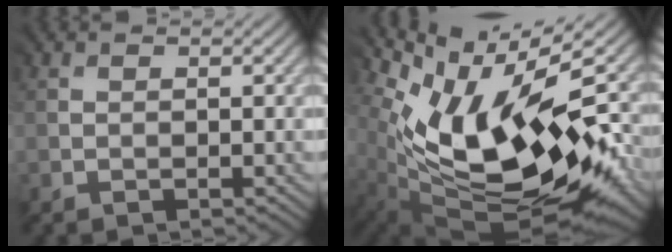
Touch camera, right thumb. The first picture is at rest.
{"total": 14.6, "force": [-0.7, 6.8, 12.9], "torque": [-0.221, -0.022, -0.003]}